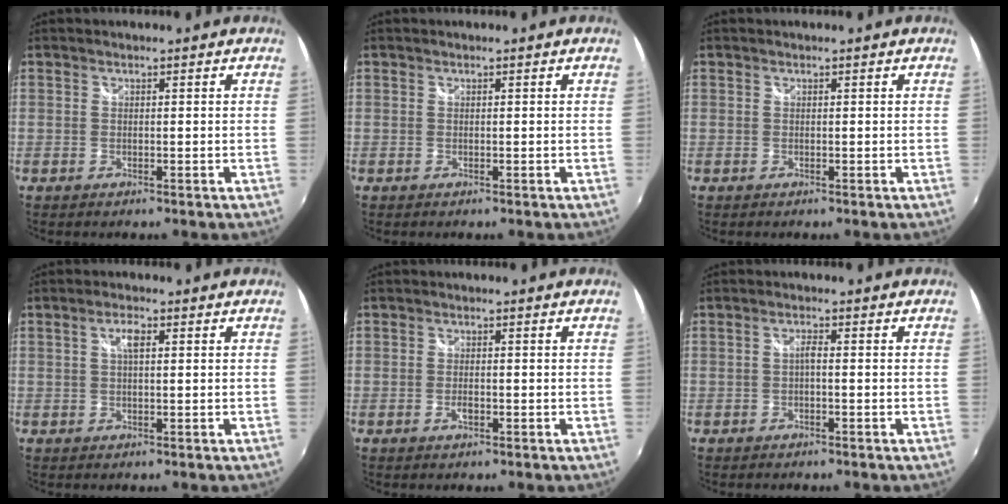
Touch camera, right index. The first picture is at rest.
{"total": 0.0}
{"total": 0.0}
{"total": 2.5, "force": [0.7, 0.9, 2.3], "torque": [-0.042, 0.006, 0.009]}
{"total": 1.8, "force": [-0.7, 0.9, 1.3], "torque": [-0.024, -0.001, -0.013]}
{"total": 1.3, "force": [-0.5, 0.3, 1.2], "torque": [-0.023, 0.005, -0.010]}